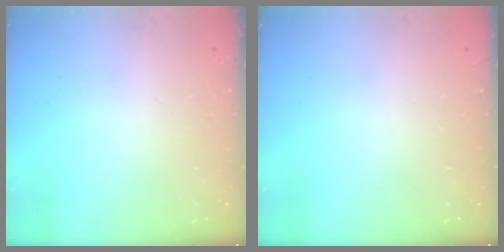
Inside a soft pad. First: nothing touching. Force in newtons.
{"total": 0.0}